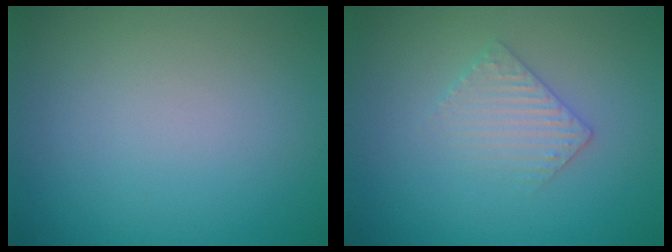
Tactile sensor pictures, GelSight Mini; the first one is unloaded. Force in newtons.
{"total": 2.2, "press": 2.2, "slide": 0.5}